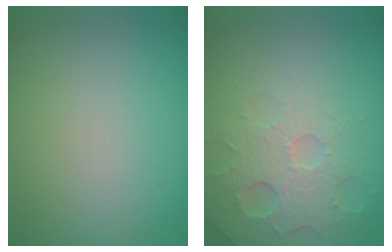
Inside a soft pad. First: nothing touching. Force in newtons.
{"total": 4.7, "press": 3.6, "slide": 2.9}